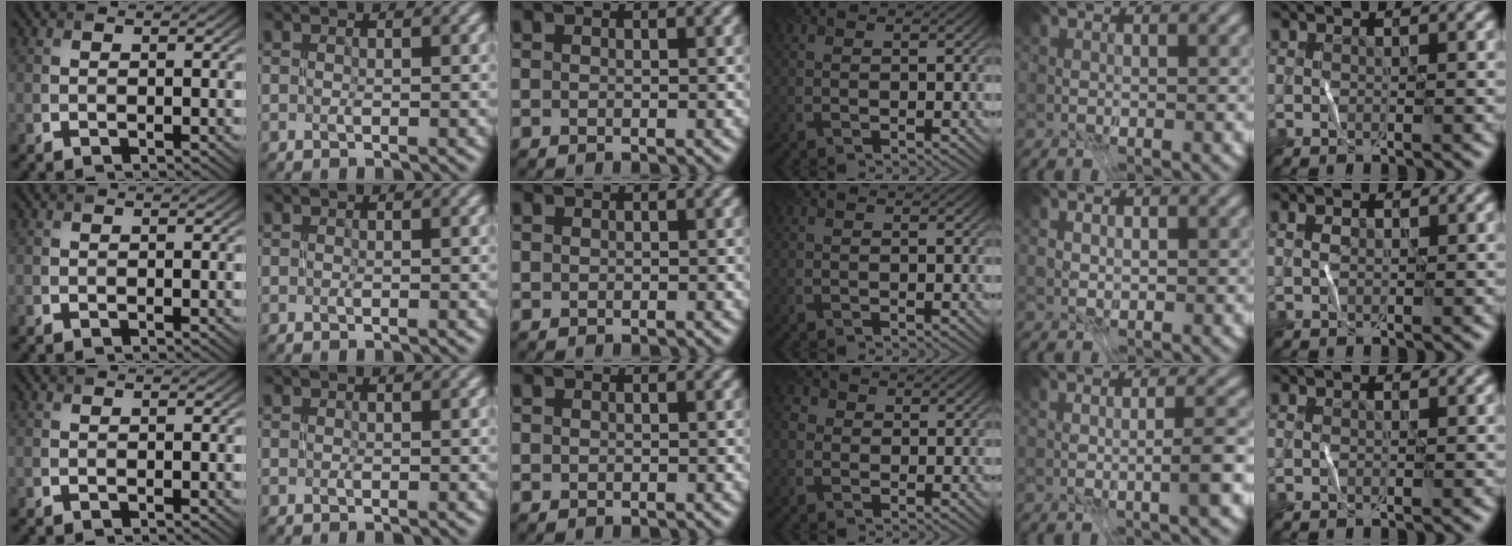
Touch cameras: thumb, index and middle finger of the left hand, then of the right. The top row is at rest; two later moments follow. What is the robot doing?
{"motion": "fold", "object": "receipt paper"}